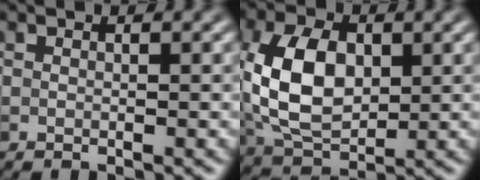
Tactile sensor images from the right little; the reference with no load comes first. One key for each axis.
{"total": 8.4, "fx": 0.7, "fy": 5.3, "fz": 6.5, "tx": -0.141, "ty": 0.003, "tz": 0.012}